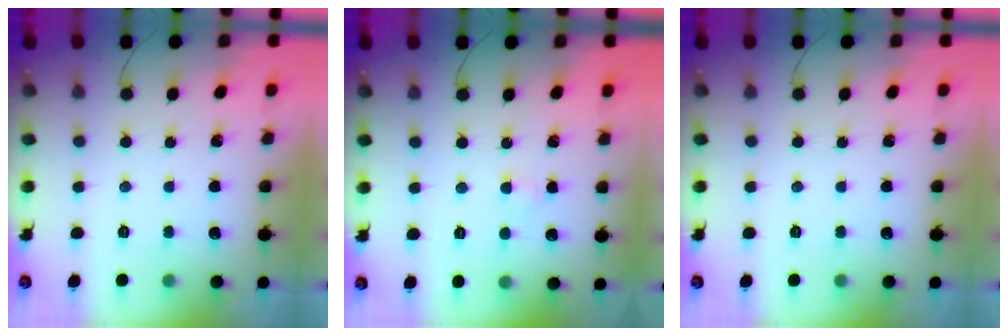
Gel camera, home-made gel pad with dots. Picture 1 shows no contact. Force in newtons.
{"total": 1.5, "press": 1.2, "slide": 0.8}
{"total": 0.0}